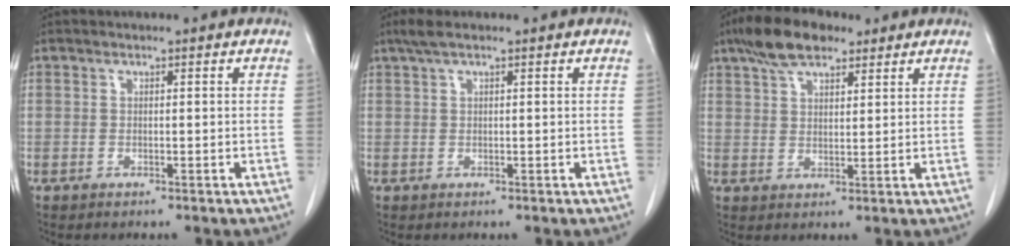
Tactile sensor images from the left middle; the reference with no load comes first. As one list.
[{"total": 2.5, "force": [1.7, 0.3, 1.8], "torque": [-0.043, 0.018, 0.033]}, {"total": 8.1, "force": [5.7, 3.1, 4.9], "torque": [-0.095, 0.020, 0.103]}]